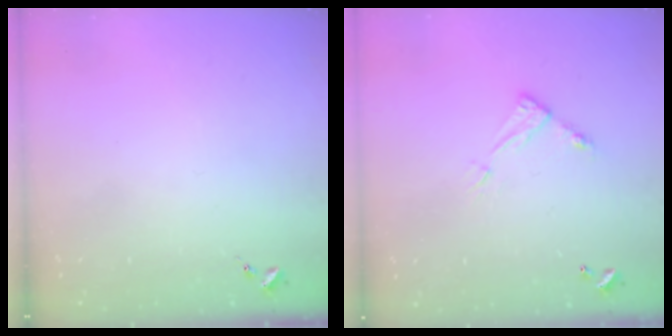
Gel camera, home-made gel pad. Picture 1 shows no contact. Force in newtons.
{"total": 7.0, "press": 7.0, "slide": 0.3}